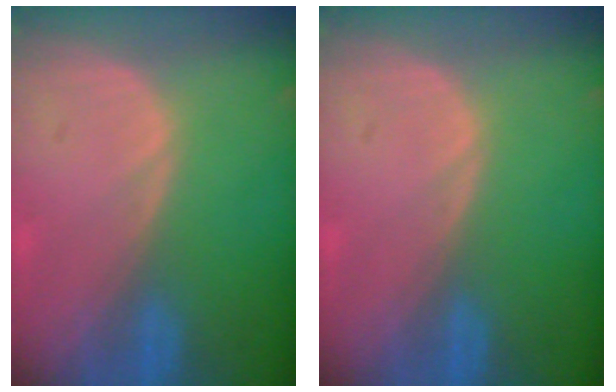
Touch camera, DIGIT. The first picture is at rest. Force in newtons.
{"total": 0.0}